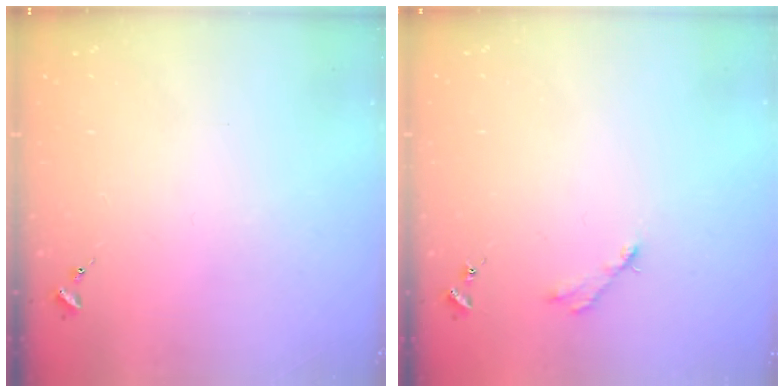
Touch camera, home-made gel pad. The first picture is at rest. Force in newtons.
{"total": 2.8, "press": 2.8, "slide": 0.4}